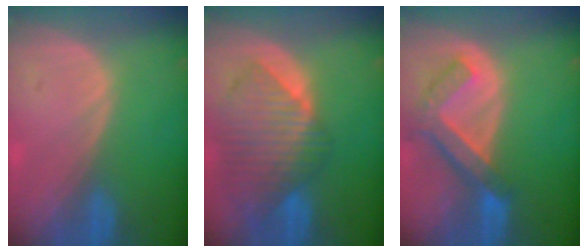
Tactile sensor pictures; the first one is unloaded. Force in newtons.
{"total": 10.2, "press": 8.8, "slide": 5.1}
{"total": 7.5, "press": 6.5, "slide": 3.8}